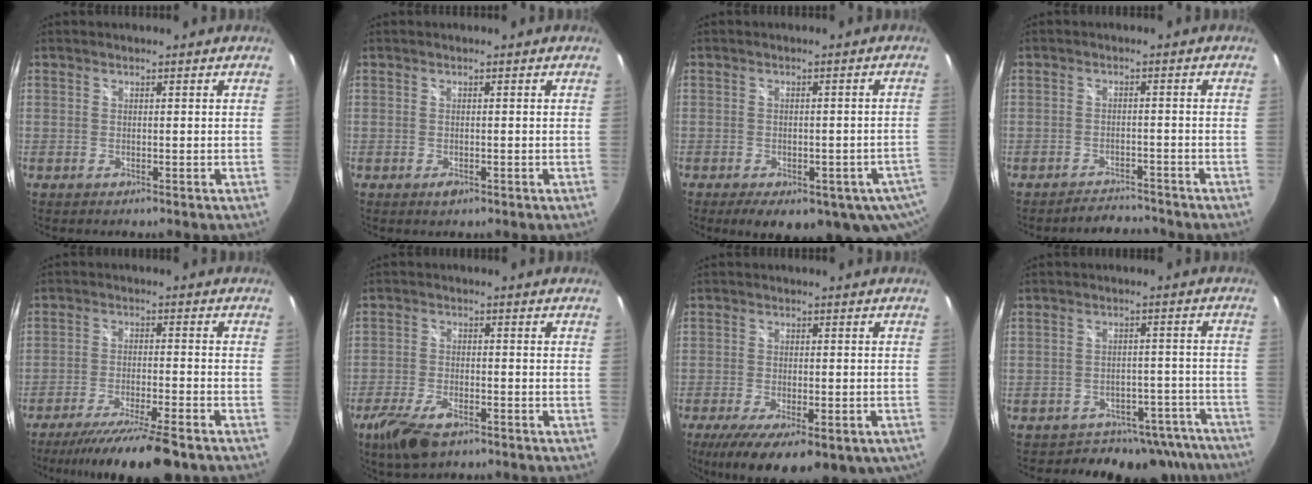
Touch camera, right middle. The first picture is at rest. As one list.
[{"total": 1.2, "force": [-0.7, 0.6, 0.7], "torque": [-0.012, -0.004, -0.013]}, {"total": 14.4, "force": [-8.4, 6.2, 9.9], "torque": [-0.155, -0.042, -0.096]}, {"total": 4.5, "force": [-4.4, 0.9, 0.2], "torque": [-0.017, 0.006, -0.068]}, {"total": 14.6, "force": [-11.9, 1.2, 8.4], "torque": [-0.163, -0.030, -0.191]}, {"total": 9.6, "force": [-6.3, 4.0, 6.0], "torque": [-0.150, -0.026, -0.119]}, {"total": 17.2, "force": [-9.9, 6.7, 12.4], "torque": [-0.226, -0.055, -0.133]}, {"total": 16.1, "force": [-14.0, 7.6, 2.5], "torque": [-0.035, 0.045, -0.160]}]